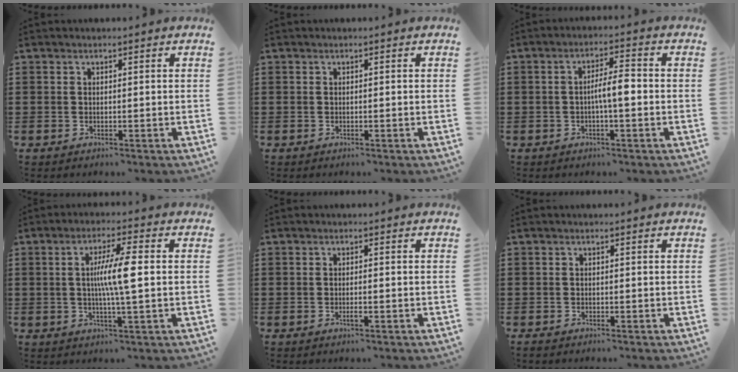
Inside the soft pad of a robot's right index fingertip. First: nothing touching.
{"total": 0.0}
{"total": 4.6, "force": [-0.6, 0.9, 4.4], "torque": [-0.079, 0.006, -0.013]}
{"total": 7.0, "force": [0.3, 0.4, 7.0], "torque": [-0.126, -0.005, 0.000]}
{"total": 1.1, "force": [-0.4, 0.0, 1.0], "torque": [-0.017, -0.005, -0.006]}
{"total": 0.5, "force": [-0.5, 0.1, 0.0], "torque": [-0.001, -0.001, -0.012]}